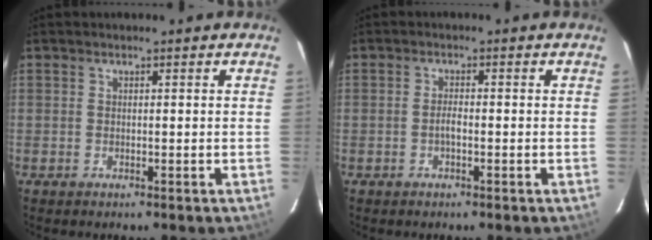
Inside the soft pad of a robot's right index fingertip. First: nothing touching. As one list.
[{"total": 1.5, "force": [-0.7, 0.5, 1.3], "torque": [-0.025, 0.001, -0.013]}]